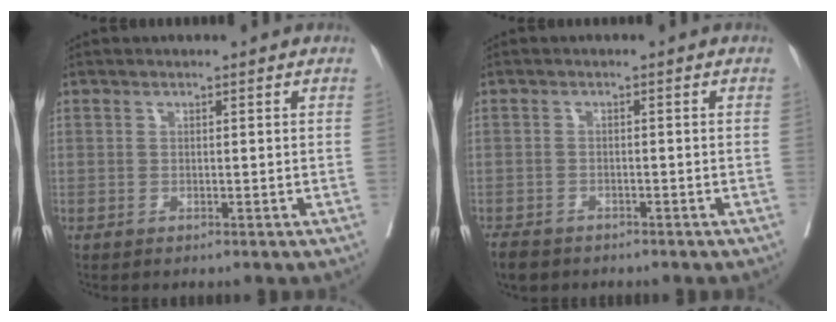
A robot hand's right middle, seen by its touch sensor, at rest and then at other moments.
{"total": 4.2, "force": [-3.4, 1.9, 1.4], "torque": [-0.026, -0.006, -0.054]}